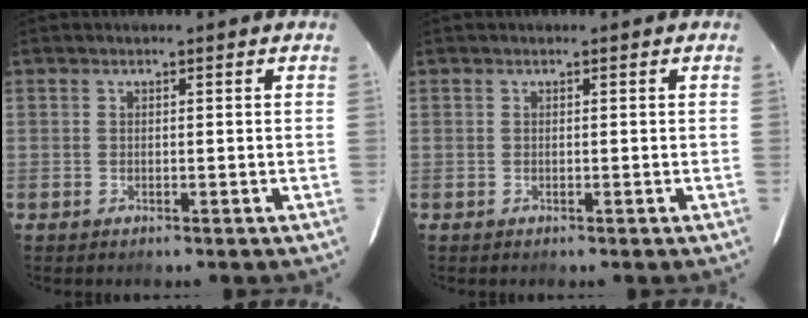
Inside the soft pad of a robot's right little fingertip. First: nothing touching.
{"total": 0.0}